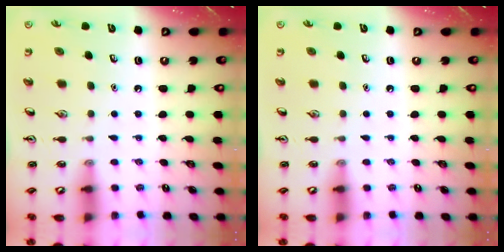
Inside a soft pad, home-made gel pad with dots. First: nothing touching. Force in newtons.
{"total": 0.0}